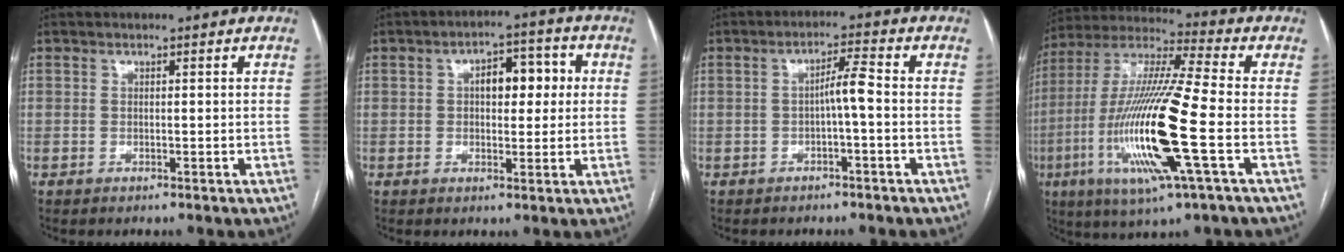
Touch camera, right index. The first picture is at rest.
{"total": 6.8, "force": [1.1, 3.3, 5.9], "torque": [-0.080, 0.027, 0.017]}
{"total": 3.6, "force": [-0.7, 0.1, 3.5], "torque": [-0.059, 0.011, -0.010]}
{"total": 20.4, "force": [-5.3, 1.0, 19.6], "torque": [-0.421, -0.022, -0.105]}